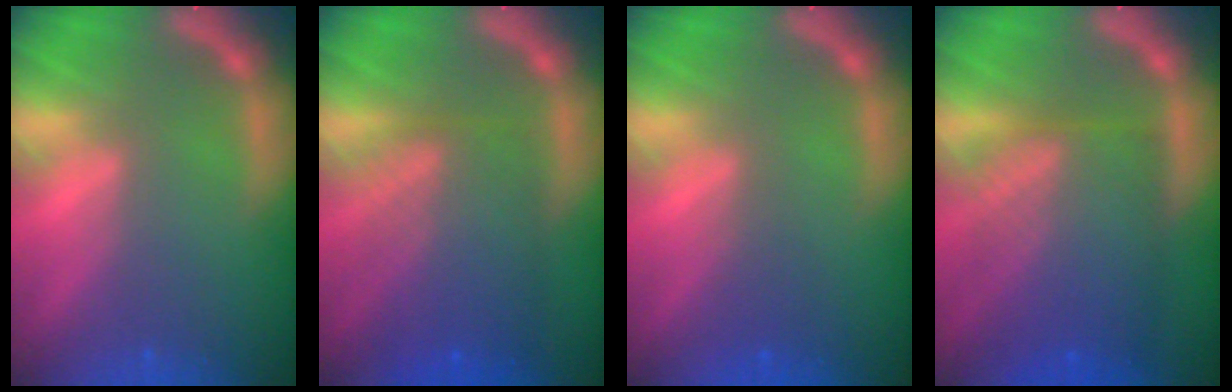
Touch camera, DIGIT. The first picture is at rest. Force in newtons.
{"total": 7.6}
{"total": 1.5}
{"total": 9.5}